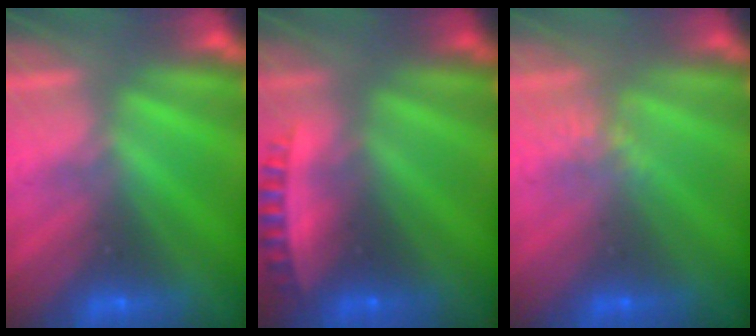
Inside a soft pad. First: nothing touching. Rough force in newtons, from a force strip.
{"total": 2.6}
{"total": 1.1}